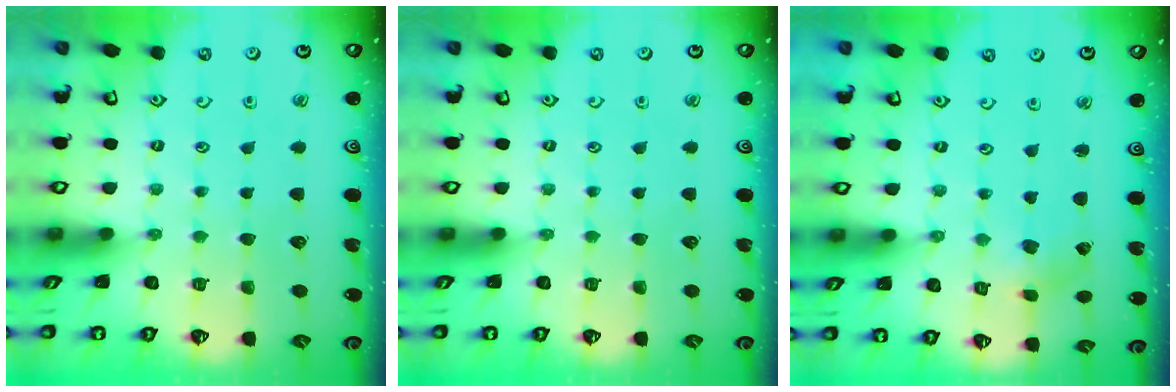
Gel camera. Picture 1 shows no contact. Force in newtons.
{"total": 0.0}
{"total": 1.2, "press": 1.2, "slide": 0.2}